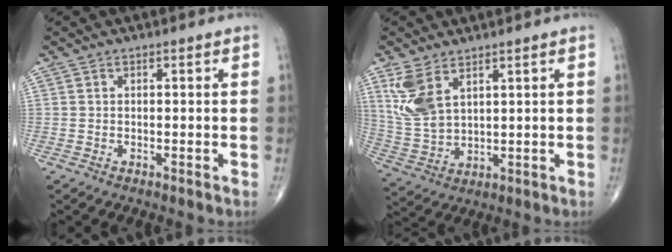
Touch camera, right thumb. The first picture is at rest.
{"total": 8.9, "force": [4.6, 4.5, 6.1], "torque": [-0.132, -0.015, 0.106]}